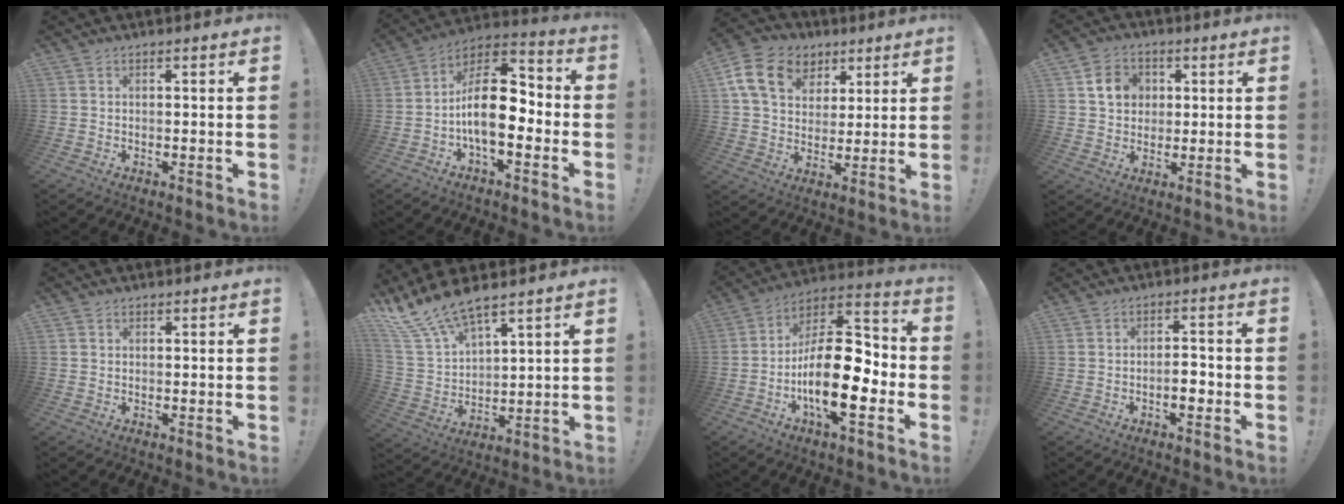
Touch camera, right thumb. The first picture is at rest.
{"total": 16.3, "force": [-2.7, 8.1, 13.8], "torque": [-0.238, 0.016, -0.042]}
{"total": 16.5, "force": [6.6, 12.4, 8.7], "torque": [-0.134, -0.016, 0.131]}
{"total": 8.9, "force": [2.8, 7.7, 3.5], "torque": [-0.051, 0.000, 0.057]}
{"total": 0.6, "force": [0.3, 0.5, -0.1], "torque": [0.009, -0.003, 0.004]}
{"total": 12.5, "force": [10.9, 3.1, 5.3], "torque": [-0.124, -0.076, 0.203]}
{"total": 21.0, "force": [-5.6, 9.0, 18.1], "torque": [-0.321, 0.022, -0.087]}
{"total": 5.0, "force": [-2.0, 2.2, 4.0], "torque": [-0.050, 0.006, -0.037]}